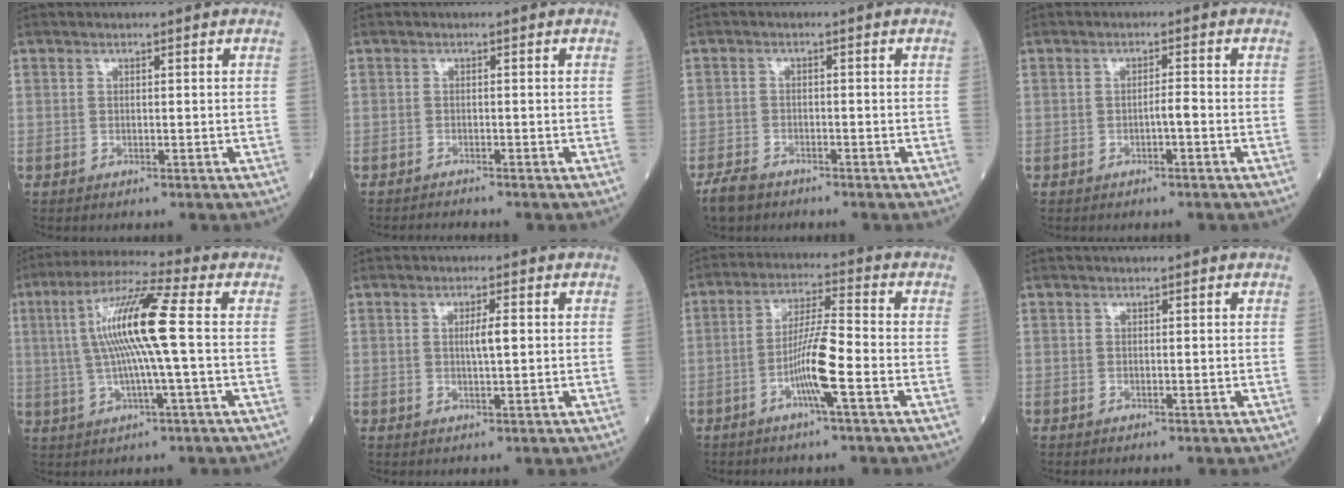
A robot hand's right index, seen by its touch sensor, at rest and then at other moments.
{"total": 1.5, "force": [-1.4, -0.4, -0.1], "torque": [-0.002, -0.007, -0.025]}
{"total": 4.0, "force": [-3.4, 1.6, 1.4], "torque": [-0.031, -0.004, -0.062]}
{"total": 1.6, "force": [-0.7, 0.1, 1.4], "torque": [-0.020, 0.002, -0.014]}
{"total": 12.7, "force": [1.0, -0.1, 12.6], "torque": [-0.243, 0.017, 0.013]}
{"total": 2.9, "force": [0.3, 0.4, 2.8], "torque": [-0.051, 0.000, 0.005]}
{"total": 8.1, "force": [-3.0, -0.2, 7.6], "torque": [-0.145, 0.002, -0.059]}
{"total": 0.0}